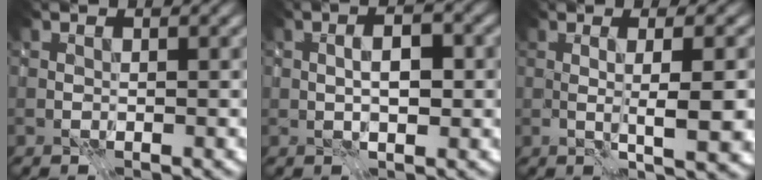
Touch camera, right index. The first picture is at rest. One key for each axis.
{"total": 3.5, "fx": 0.1, "fy": 1.6, "fz": 3.1, "tx": -0.041, "ty": -0.003, "tz": 0.000}
{"total": 5.8, "fx": -0.4, "fy": 1.1, "fz": 5.7, "tx": -0.080, "ty": 0.002, "tz": 0.001}